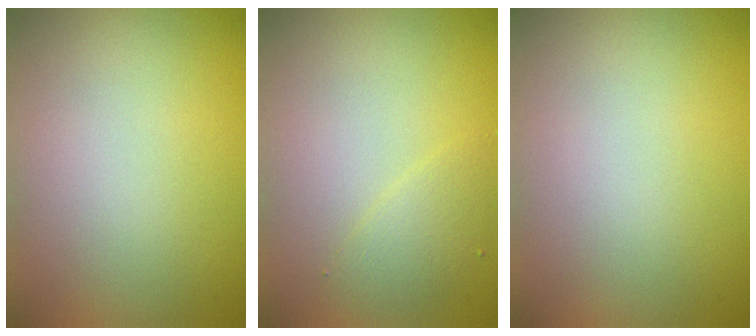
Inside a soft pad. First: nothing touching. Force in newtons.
{"total": 1.6, "press": 1.6, "slide": 0.3}
{"total": 0.0}